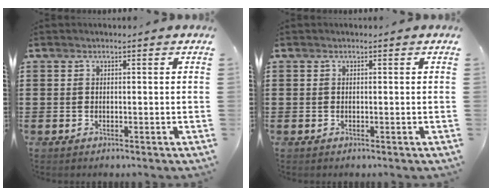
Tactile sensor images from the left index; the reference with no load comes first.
{"total": 0.0}